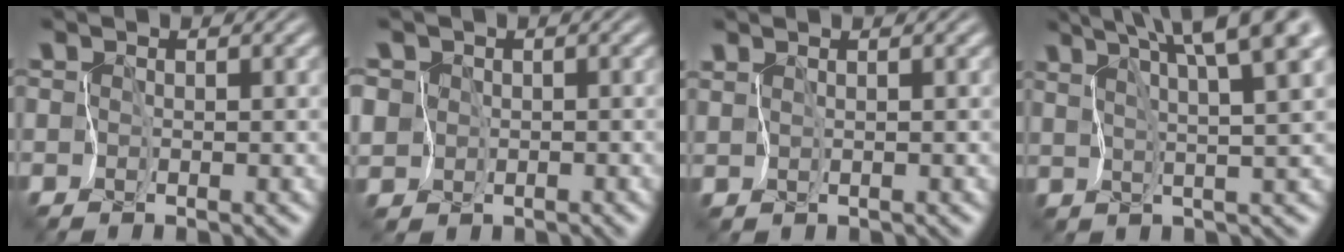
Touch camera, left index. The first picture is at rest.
{"total": 6.9, "force": [2.0, 6.1, 2.6], "torque": [-0.076, 0.020, 0.009]}
{"total": 1.3, "force": [0.8, -0.7, -0.6], "torque": [0.005, -0.011, 0.023]}
{"total": 9.2, "force": [6.1, 0.9, 6.8], "torque": [-0.111, 0.011, 0.094]}